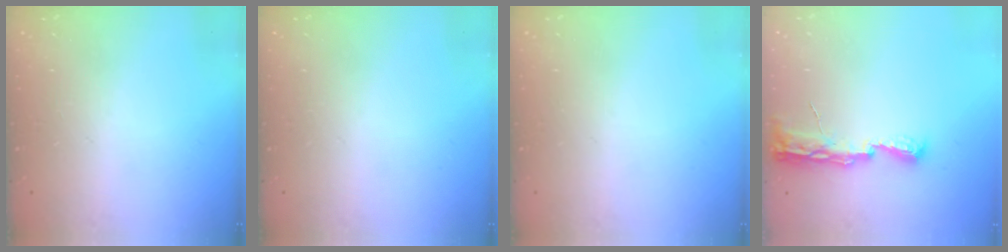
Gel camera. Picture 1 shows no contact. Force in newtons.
{"total": 0.0}
{"total": 0.0}
{"total": 8.5, "press": 8.5, "slide": 1.2}